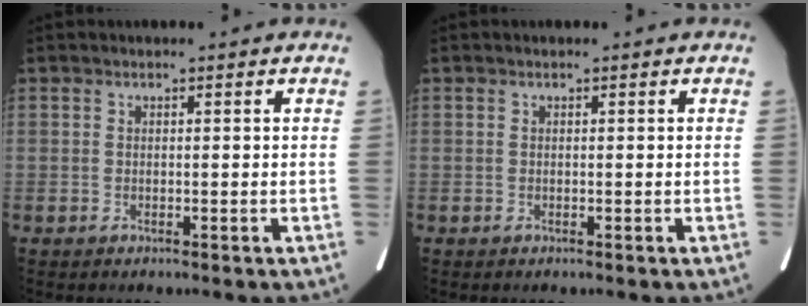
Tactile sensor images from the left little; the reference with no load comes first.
{"total": 0.0}